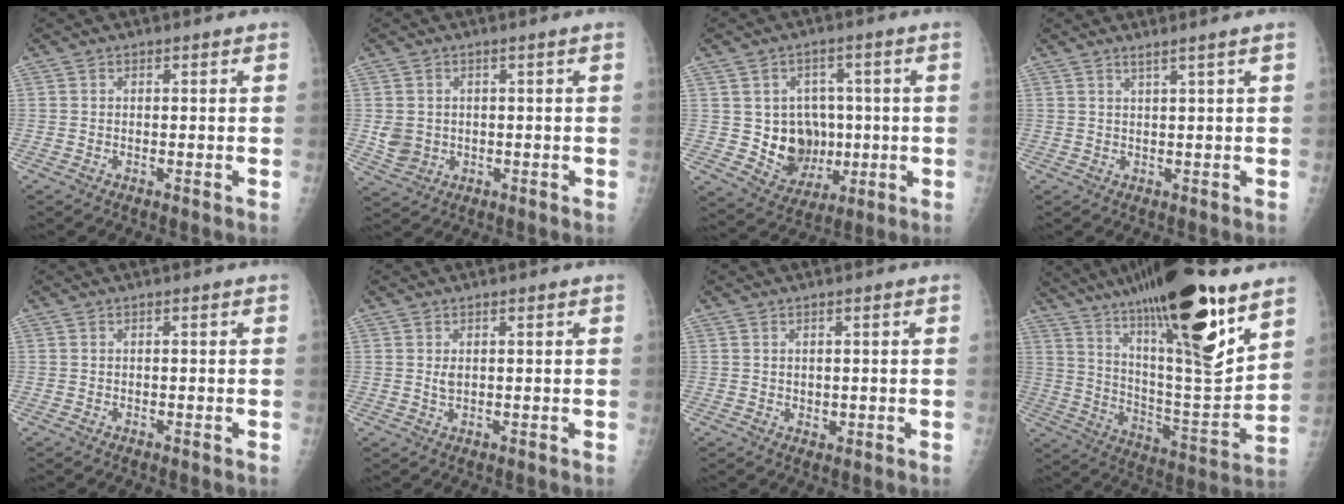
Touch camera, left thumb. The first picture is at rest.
{"total": 3.8, "force": [0.0, 3.2, 2.0], "torque": [-0.032, 0.004, 0.012]}
{"total": 10.4, "force": [-0.1, 9.2, 5.0], "torque": [-0.026, 0.001, 0.018]}
{"total": 1.9, "force": [1.2, -0.8, 1.3], "torque": [-0.034, -0.014, 0.028]}
{"total": 0.0}
{"total": 1.9, "force": [0.7, 0.9, 1.5], "torque": [-0.028, -0.003, 0.018]}
{"total": 1.5, "force": [0.5, 1.0, 1.1], "torque": [-0.012, -0.006, 0.013]}
{"total": 29.4, "force": [18.3, 6.2, 22.2], "torque": [-0.354, -0.062, 0.310]}